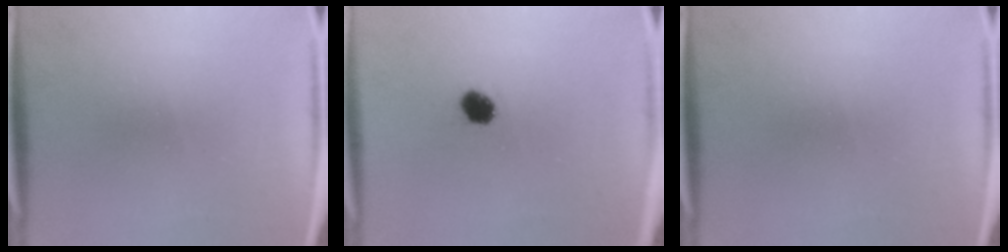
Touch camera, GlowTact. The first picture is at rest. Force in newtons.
{"total": 2.6}
{"total": 0.0}